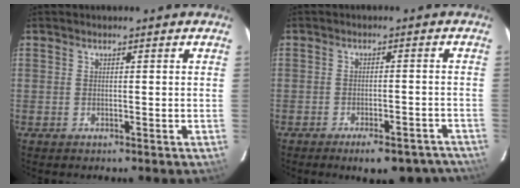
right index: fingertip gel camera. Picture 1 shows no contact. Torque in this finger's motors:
{"motor_torque": [0.36, -0.62, 0.28, 0.05]}